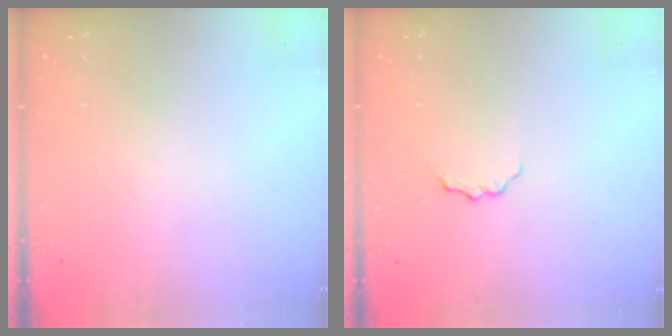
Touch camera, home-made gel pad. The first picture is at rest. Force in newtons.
{"total": 3.7, "press": 3.7, "slide": 0.4}